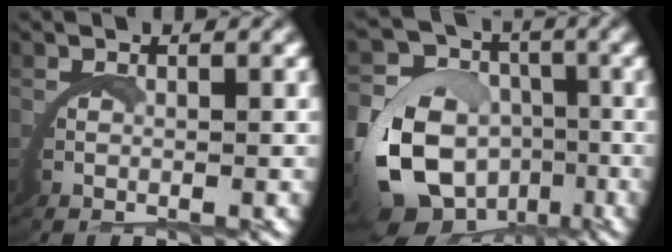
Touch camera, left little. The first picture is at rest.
{"total": 11.0, "force": [-3.2, 9.2, 5.1], "torque": [-0.119, -0.054, -0.048]}